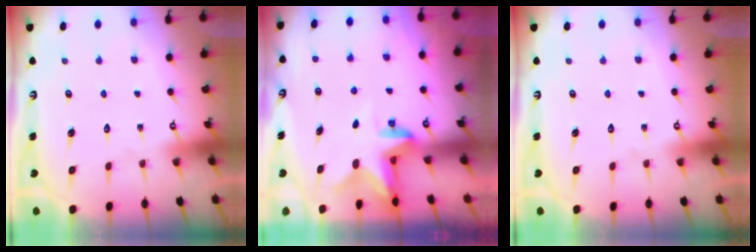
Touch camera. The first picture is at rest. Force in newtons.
{"total": 2.6, "press": 2.6, "slide": 0.4}
{"total": 0.0}